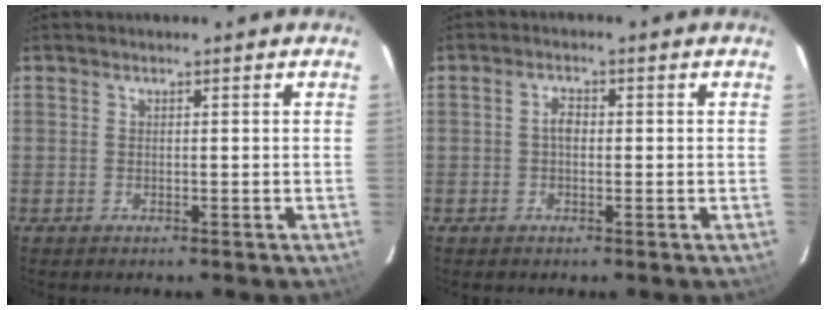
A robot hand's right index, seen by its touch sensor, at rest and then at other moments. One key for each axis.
{"total": 2.0, "fx": -0.1, "fy": 1.3, "fz": 1.5, "tx": -0.029, "ty": 0.008, "tz": -0.004}